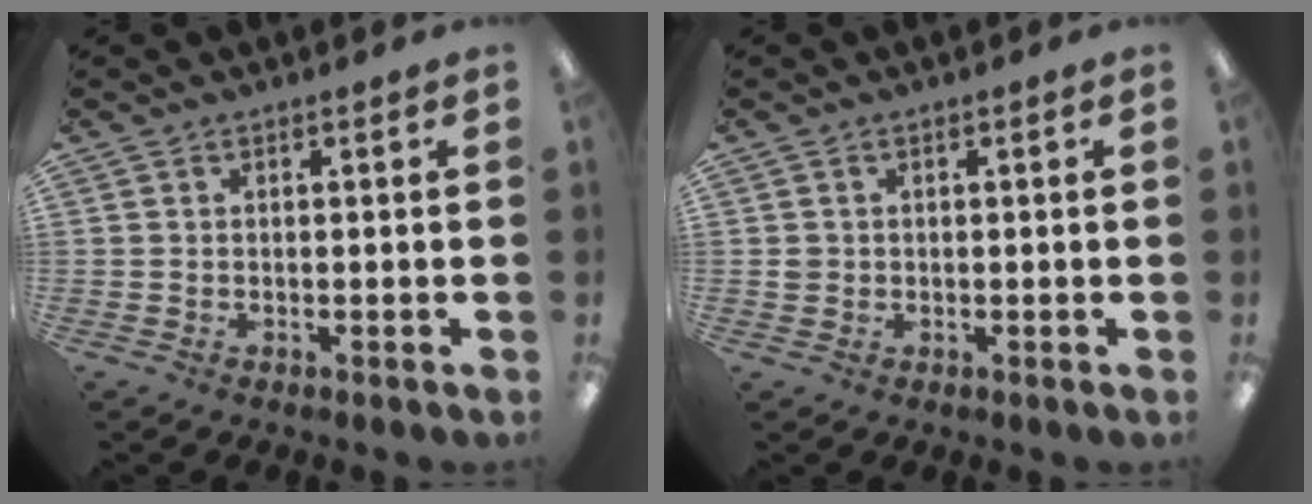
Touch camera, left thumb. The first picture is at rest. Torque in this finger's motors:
{"motor_torque": [0.07, 0.09, -0.20, 0.06, 0.00]}